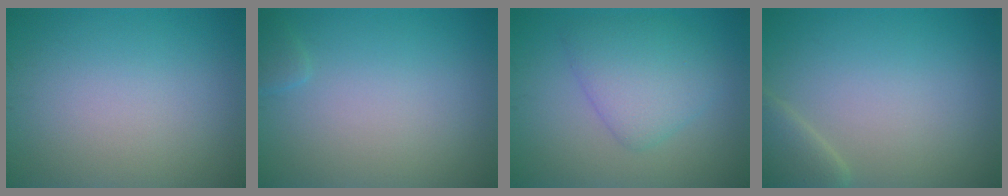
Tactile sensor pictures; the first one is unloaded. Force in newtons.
{"total": 0.7, "press": 0.7, "slide": 0.1}
{"total": 4.2, "press": 4.2, "slide": 0.1}
{"total": 2.5, "press": 2.5, "slide": 0.2}